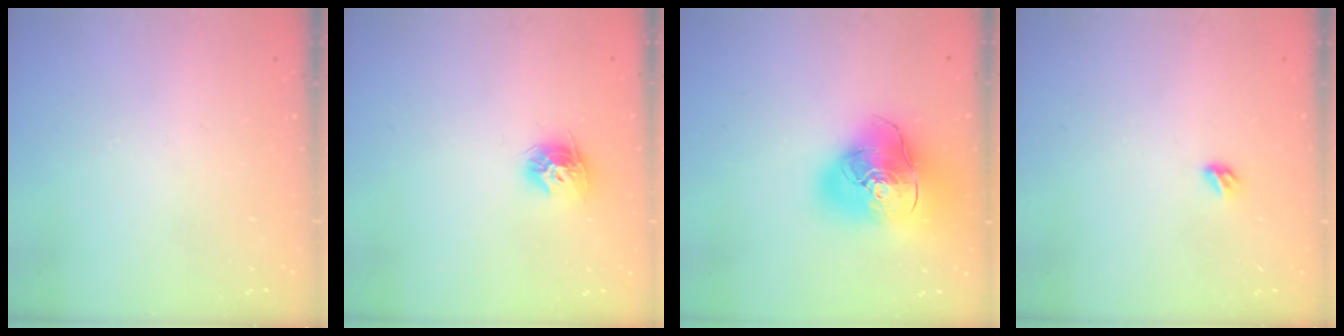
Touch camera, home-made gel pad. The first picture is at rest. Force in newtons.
{"total": 9.4, "press": 9.4, "slide": 0.6}
{"total": 22.5, "press": 22.3, "slide": 3.4}
{"total": 3.2, "press": 3.1, "slide": 0.8}